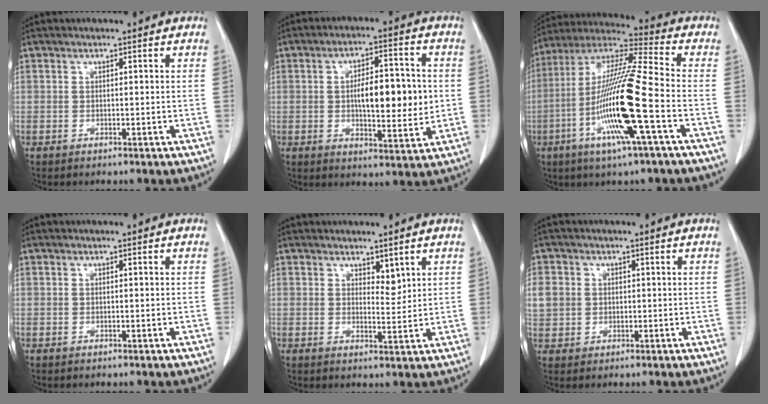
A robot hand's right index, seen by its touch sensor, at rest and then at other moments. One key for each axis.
{"total": 11.0, "fx": 0.2, "fy": 3.4, "fz": 10.5, "tx": -0.166, "ty": 0.010, "tz": 0.004}
{"total": 18.1, "fx": -5.2, "fy": -0.2, "fz": 17.4, "tx": -0.348, "ty": -0.015, "tz": -0.107}
{"total": 0.0}
{"total": 2.6, "fx": 1.9, "fy": 1.1, "fz": 1.4, "tx": -0.019, "ty": -0.009, "tz": 0.035}
{"total": 5.8, "fx": 1.1, "fy": 5.4, "fz": 2.0, "tx": -0.063, "ty": 0.012, "tz": 0.028}